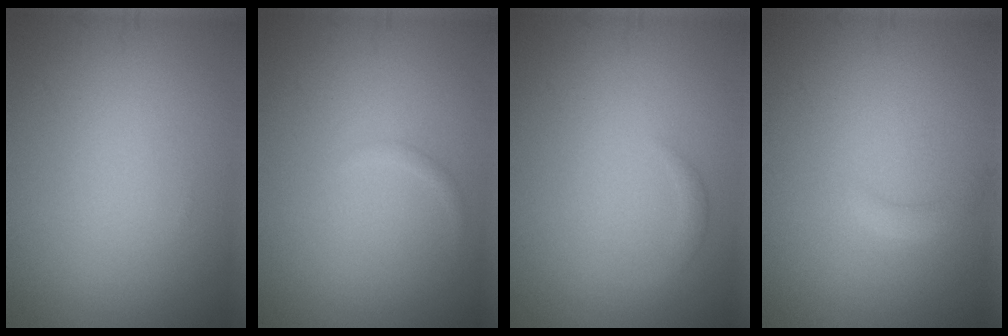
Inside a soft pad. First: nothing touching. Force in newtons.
{"total": 0.5, "press": 0.5, "slide": 0.0}
{"total": 0.9, "press": 0.9, "slide": 0.1}
{"total": 1.1, "press": 1.1, "slide": 0.2}